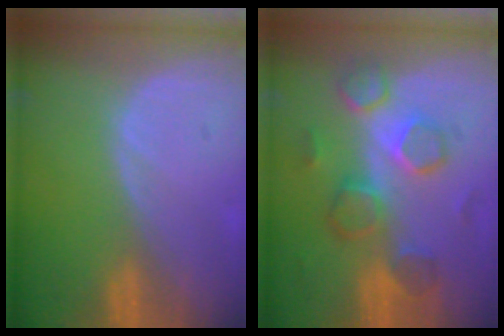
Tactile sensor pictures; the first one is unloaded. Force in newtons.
{"total": 8.6, "press": 8.3, "slide": 2.2}